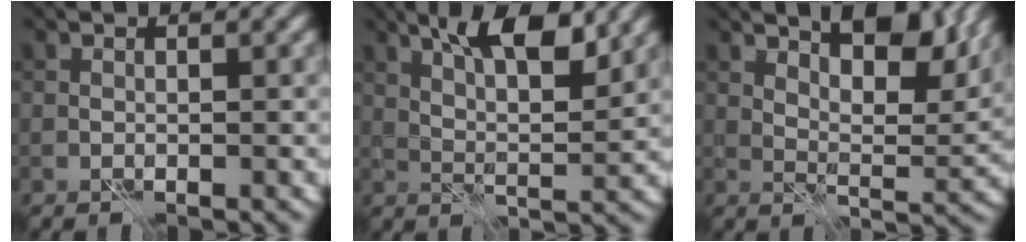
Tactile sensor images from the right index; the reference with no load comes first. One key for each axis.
{"total": 7.6, "fx": 4.3, "fy": 2.4, "fz": 5.7, "tx": -0.086, "ty": 0.006, "tz": 0.064}
{"total": 8.3, "fx": 5.4, "fy": 3.0, "fz": 5.5, "tx": -0.084, "ty": 0.007, "tz": 0.082}